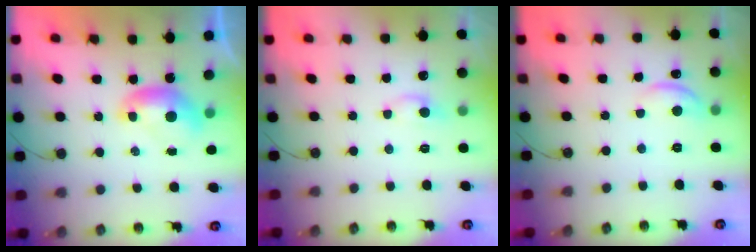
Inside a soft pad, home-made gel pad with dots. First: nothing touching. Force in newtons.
{"total": 1.1, "press": 0.8, "slide": 0.6}
{"total": 4.5, "press": 4.4, "slide": 0.7}